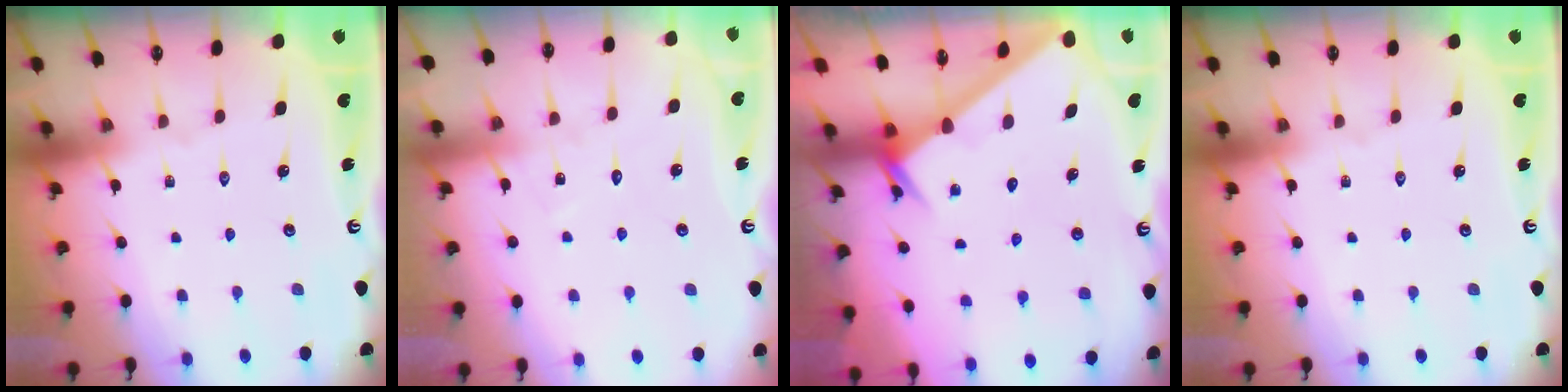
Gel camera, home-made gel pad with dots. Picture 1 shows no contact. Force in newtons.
{"total": 6.4, "press": 6.4, "slide": 0.5}
{"total": 2.5, "press": 2.5, "slide": 0.3}
{"total": 0.0}